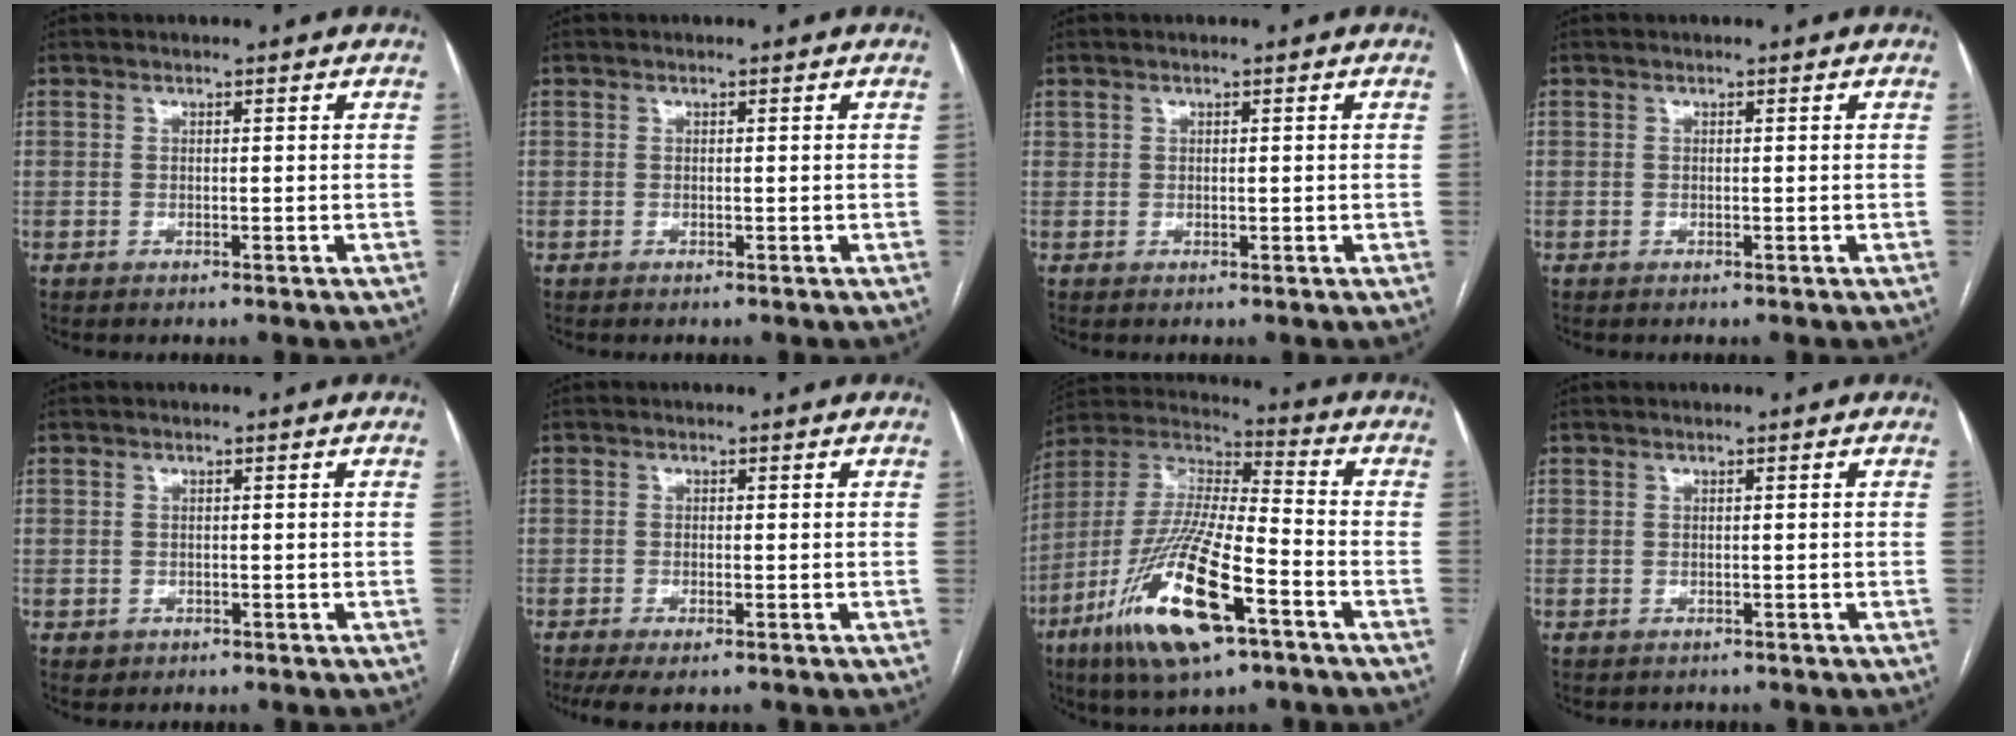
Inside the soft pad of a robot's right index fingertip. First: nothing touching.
{"total": 0.0}
{"total": 0.5, "force": [0.3, 0.3, 0.3], "torque": [-0.006, 0.000, 0.007]}
{"total": 0.0}
{"total": 1.4, "force": [-0.5, 1.3, 0.2], "torque": [-0.003, 0.004, -0.003]}
{"total": 4.0, "force": [-2.7, 1.0, 2.7], "torque": [-0.049, -0.009, -0.043]}
{"total": 20.3, "force": [-9.6, 4.3, 17.4], "torque": [-0.378, -0.034, -0.173]}
{"total": 1.0, "force": [-0.7, 0.6, 0.0], "torque": [-0.006, 0.002, -0.009]}